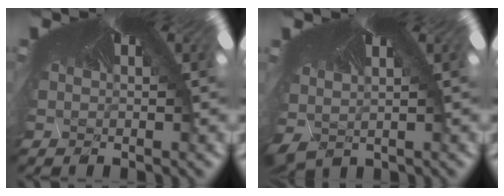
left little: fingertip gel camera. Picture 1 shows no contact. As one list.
[{"total": 1.5, "force": [-1.5, 0.3, 0.1], "torque": [-0.021, -0.025, -0.001]}]